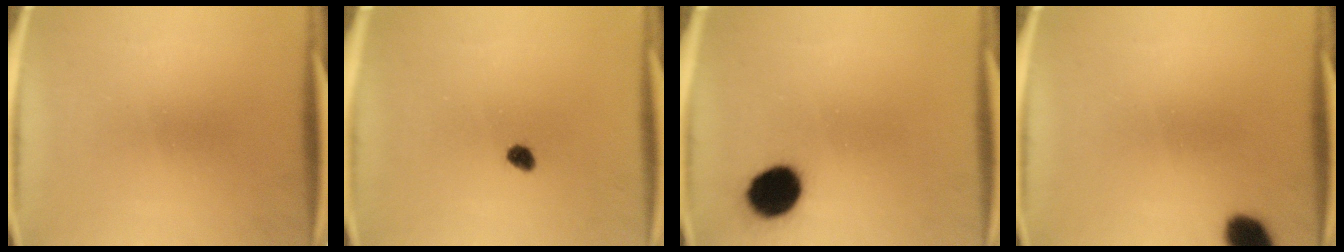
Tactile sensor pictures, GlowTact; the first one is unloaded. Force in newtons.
{"total": 2.0}
{"total": 10.3}
{"total": 5.7}